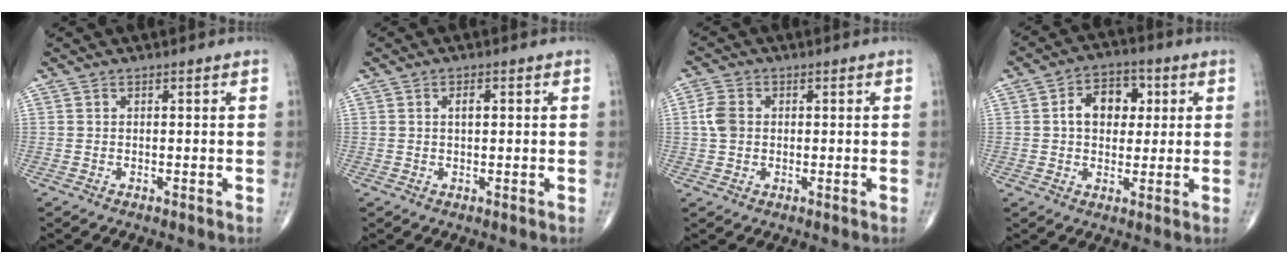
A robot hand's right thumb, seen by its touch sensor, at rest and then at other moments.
{"total": 1.6, "force": [0.4, 0.7, 1.4], "torque": [-0.020, -0.002, 0.005]}
{"total": 4.2, "force": [0.3, 3.3, 2.7], "torque": [-0.054, 0.006, 0.001]}
{"total": 9.1, "force": [1.7, 6.5, 6.2], "torque": [-0.063, 0.012, 0.022]}